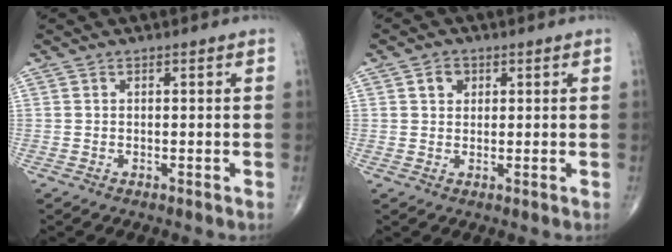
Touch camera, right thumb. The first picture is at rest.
{"total": 2.7, "force": [1.1, 2.2, 1.2], "torque": [-0.006, -0.002, 0.016]}